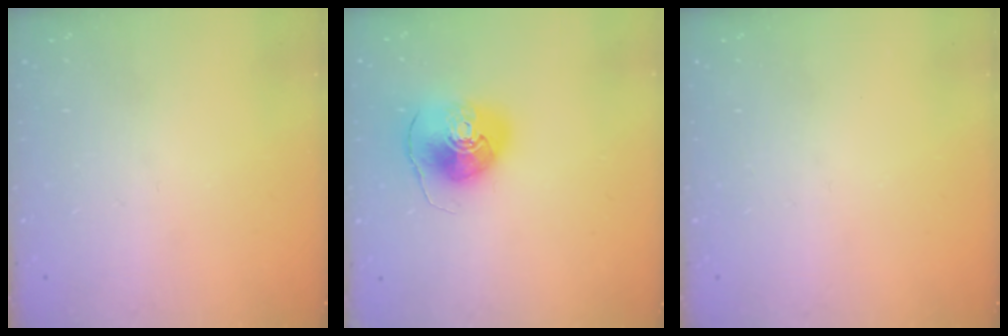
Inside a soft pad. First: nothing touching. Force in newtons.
{"total": 10.3, "press": 10.2, "slide": 1.5}
{"total": 0.0}